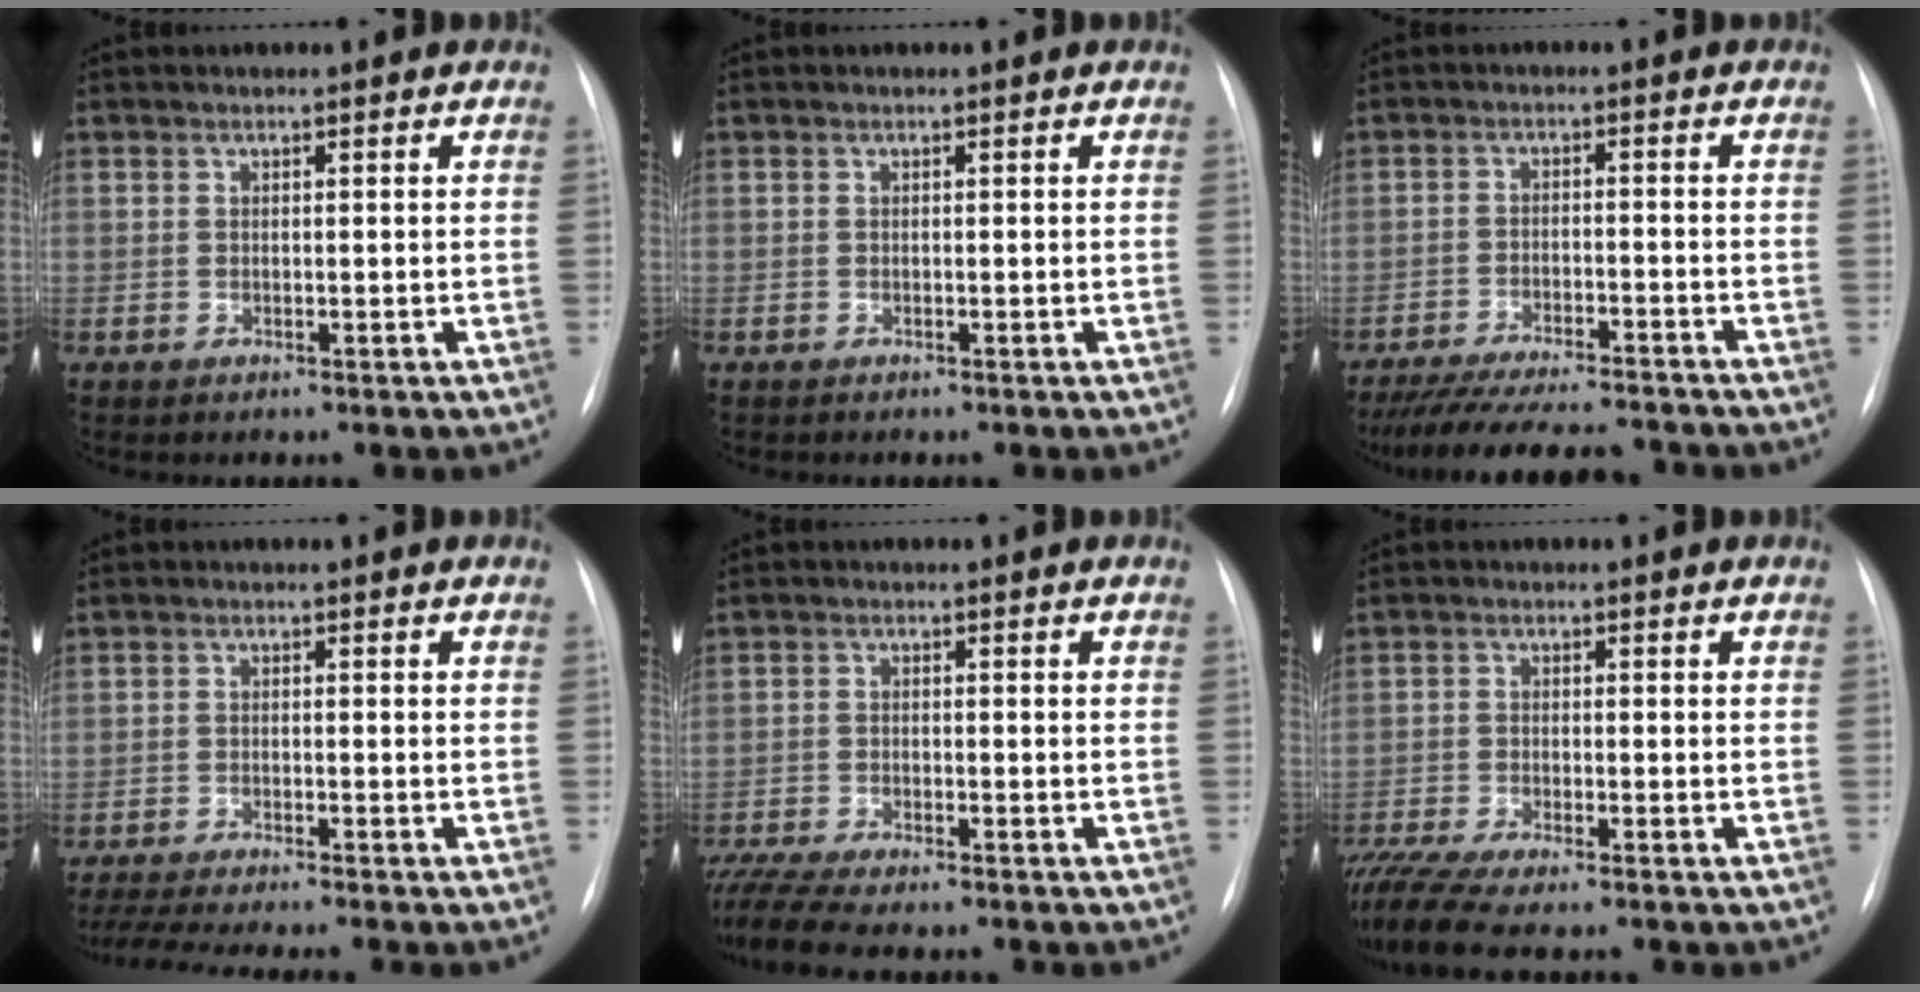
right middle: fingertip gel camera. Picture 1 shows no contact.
{"total": 0.0}
{"total": 15.5, "force": [-13.9, 2.0, 6.4], "torque": [-0.120, -0.021, -0.203]}
{"total": 10.3, "force": [-9.0, -0.7, 5.0], "torque": [-0.070, -0.016, -0.140]}
{"total": 9.6, "force": [-8.5, 0.9, 4.5], "torque": [-0.077, -0.013, -0.135]}
{"total": 7.8, "force": [-6.7, -0.1, 3.9], "torque": [-0.065, -0.018, -0.112]}